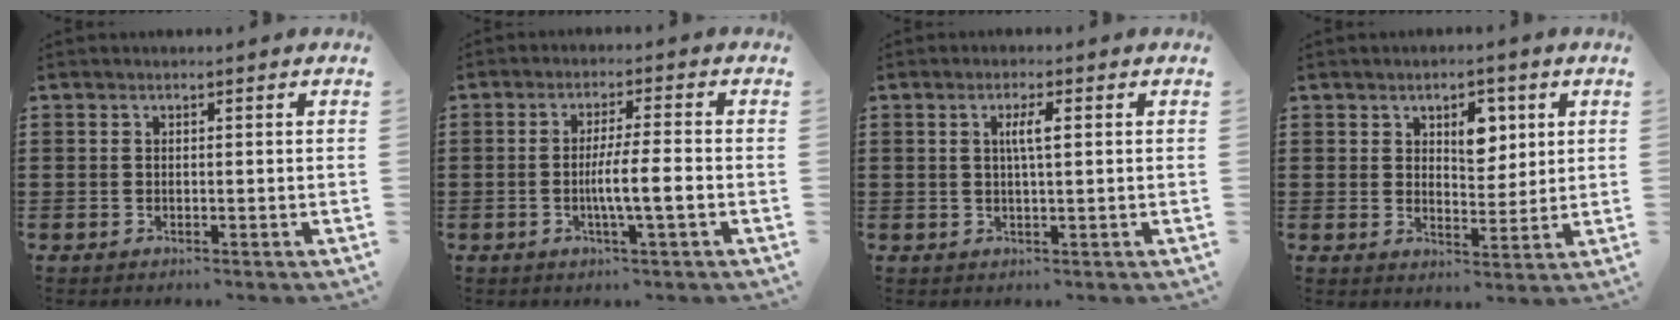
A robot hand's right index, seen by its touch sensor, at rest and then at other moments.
{"total": 5.4, "force": [-1.3, 0.3, 5.3], "torque": [-0.091, -0.003, -0.026]}
{"total": 3.0, "force": [0.6, 0.5, 2.9], "torque": [-0.058, 0.004, 0.007]}
{"total": 5.5, "force": [2.4, 3.4, 3.6], "torque": [-0.051, 0.002, 0.033]}